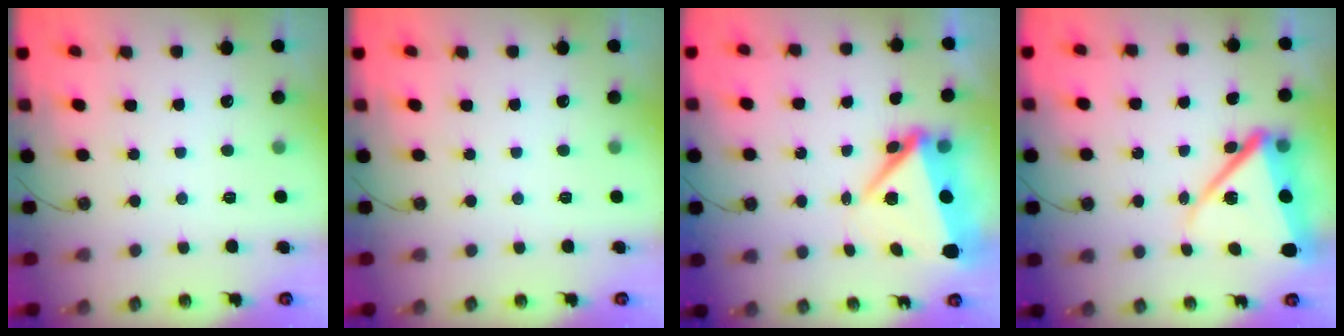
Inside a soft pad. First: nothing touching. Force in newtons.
{"total": 0.0}
{"total": 7.9, "press": 7.7, "slide": 1.8}
{"total": 13.1, "press": 12.9, "slide": 1.8}